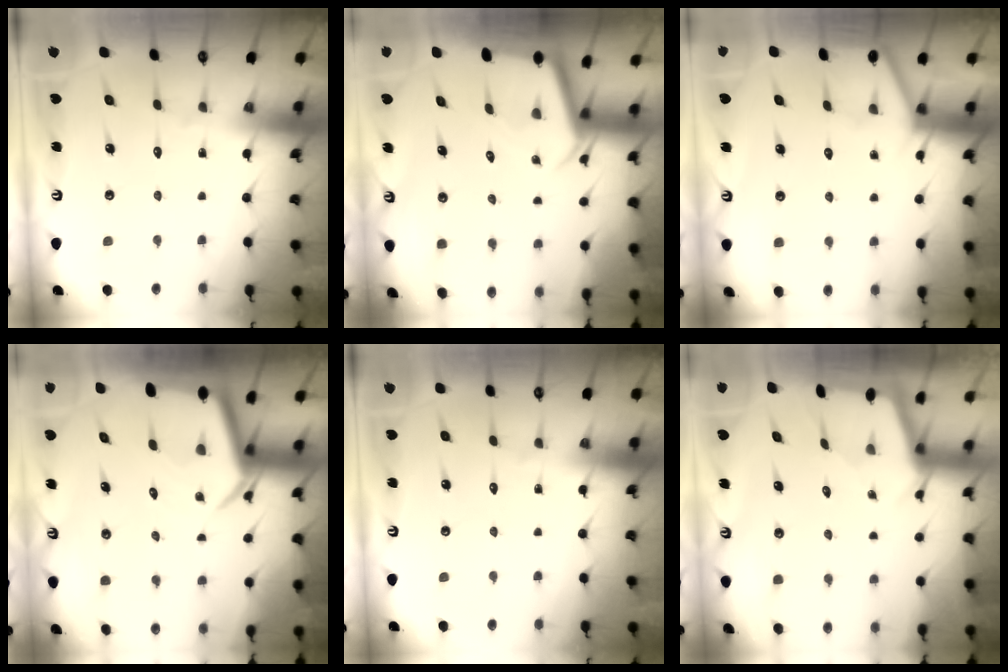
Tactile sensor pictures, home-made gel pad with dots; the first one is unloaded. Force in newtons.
{"total": 2.7, "press": 2.7, "slide": 0.1}
{"total": 2.6, "press": 2.6, "slide": 0.3}
{"total": 6.6, "press": 6.6, "slide": 0.5}
{"total": 0.0}
{"total": 1.9, "press": 1.9, "slide": 0.1}